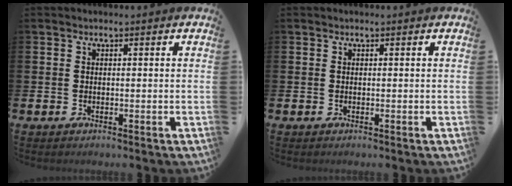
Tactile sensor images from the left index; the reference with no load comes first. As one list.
[{"total": 0.0}]